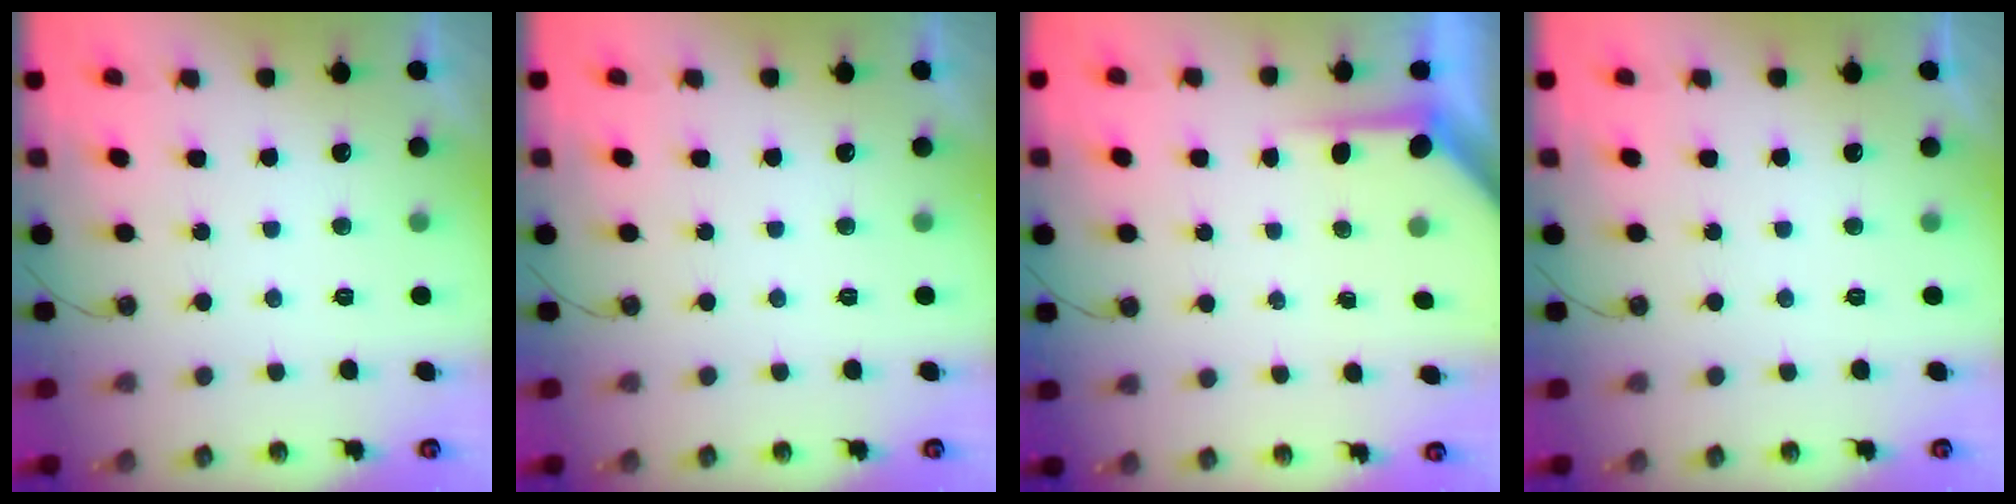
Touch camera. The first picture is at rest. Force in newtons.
{"total": 0.0}
{"total": 4.0, "press": 4.0, "slide": 0.3}
{"total": 0.0}